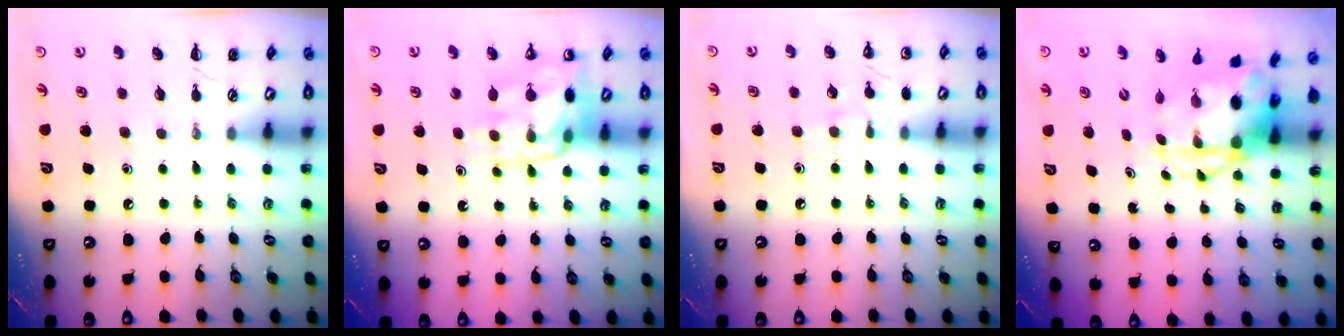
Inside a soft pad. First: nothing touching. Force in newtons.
{"total": 11.6, "press": 11.3, "slide": 2.8}
{"total": 7.0, "press": 6.8, "slide": 1.9}
{"total": 5.2, "press": 5.0, "slide": 1.4}